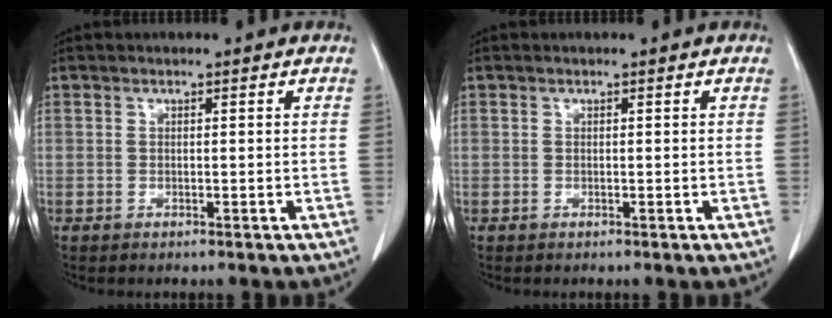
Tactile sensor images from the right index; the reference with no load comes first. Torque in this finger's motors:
{"motor_torque": [0.00, 0.00, 0.00, 0.00]}